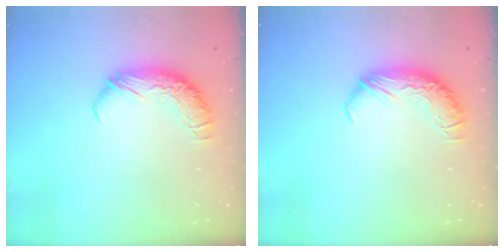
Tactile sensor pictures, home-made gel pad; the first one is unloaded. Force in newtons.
{"total": 0.0}